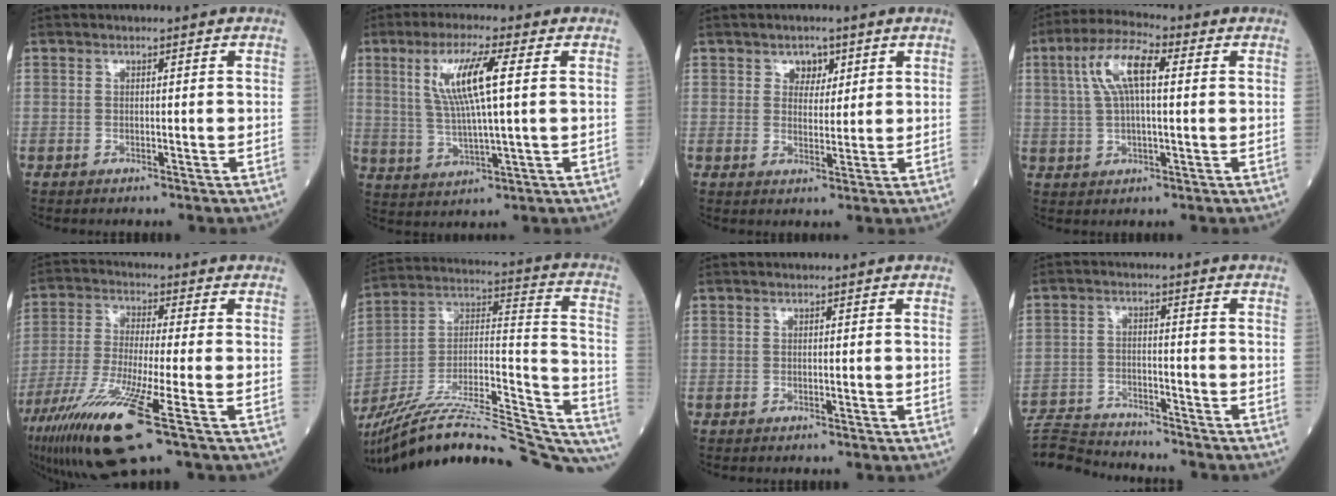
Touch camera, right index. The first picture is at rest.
{"total": 9.3, "force": [2.6, 0.4, 9.0], "torque": [-0.183, 0.003, 0.050]}
{"total": 3.0, "force": [1.6, 2.2, 1.3], "torque": [-0.013, 0.001, 0.025]}
{"total": 8.7, "force": [2.3, 2.5, 8.1], "torque": [-0.165, 0.023, 0.042]}
{"total": 14.3, "force": [-7.3, 0.2, 12.3], "torque": [-0.251, -0.042, -0.135]}
{"total": 33.4, "force": [-28.0, 5.9, 17.1], "torque": [-0.231, 0.006, -0.413]}
{"total": 0.0}
{"total": 10.1, "force": [-10.0, 0.3, 1.5], "torque": [-0.028, 0.002, -0.171]}